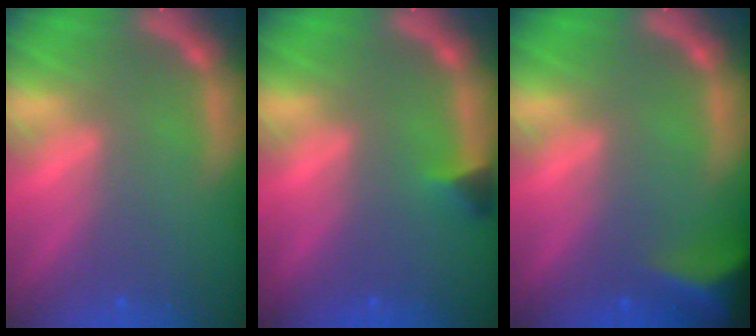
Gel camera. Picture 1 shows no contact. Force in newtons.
{"total": 1.4}
{"total": 6.5}